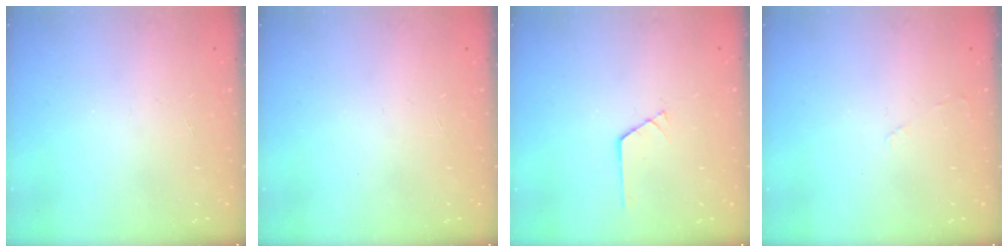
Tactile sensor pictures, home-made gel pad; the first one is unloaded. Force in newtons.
{"total": 0.0}
{"total": 0.9, "press": 0.9, "slide": 0.1}
{"total": 2.4, "press": 2.4, "slide": 0.4}